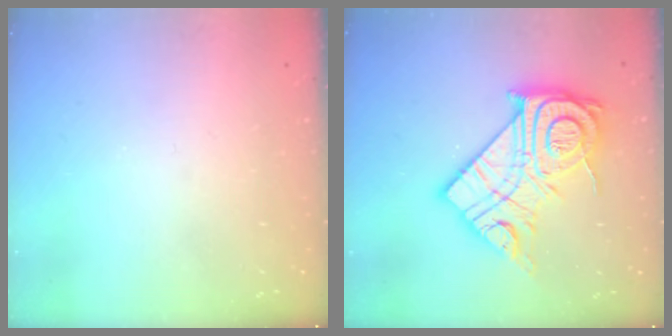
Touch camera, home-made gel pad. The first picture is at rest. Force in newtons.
{"total": 24.5, "press": 24.4, "slide": 2.2}